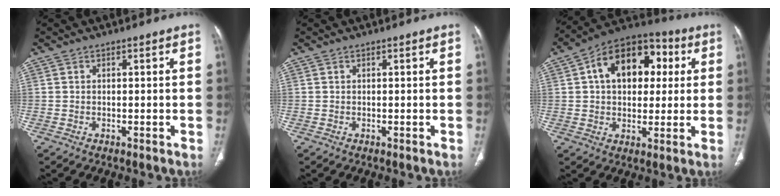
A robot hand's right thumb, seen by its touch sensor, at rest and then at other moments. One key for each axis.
{"total": 0.0}
{"total": 17.3, "fx": 4.1, "fy": 11.4, "fz": 12.4, "tx": -0.148, "ty": 0.021, "tz": 0.056}